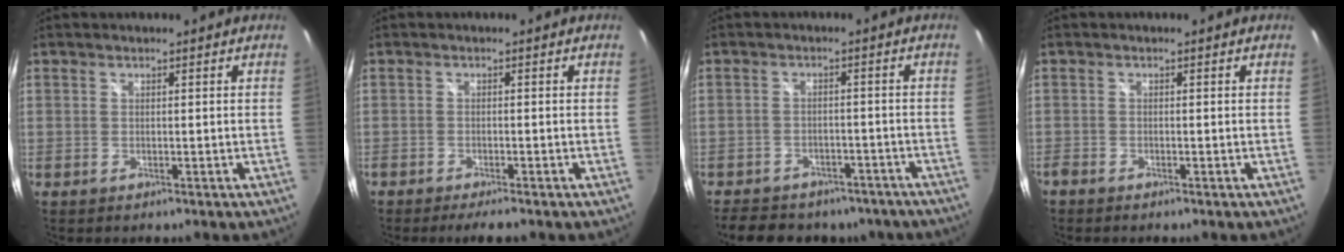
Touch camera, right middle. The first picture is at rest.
{"total": 3.4, "force": [-2.9, 0.3, 1.8], "torque": [-0.041, -0.013, -0.048]}
{"total": 16.1, "force": [-12.7, 7.7, 6.3], "torque": [-0.140, 0.008, -0.158]}
{"total": 1.0, "force": [-0.9, 0.2, 0.3], "torque": [-0.007, -0.003, -0.019]}